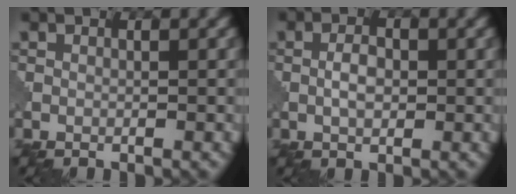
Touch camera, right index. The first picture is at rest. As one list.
[{"total": 1.9, "force": [0.1, 1.0, 1.6], "torque": [-0.031, 0.000, 0.000]}]